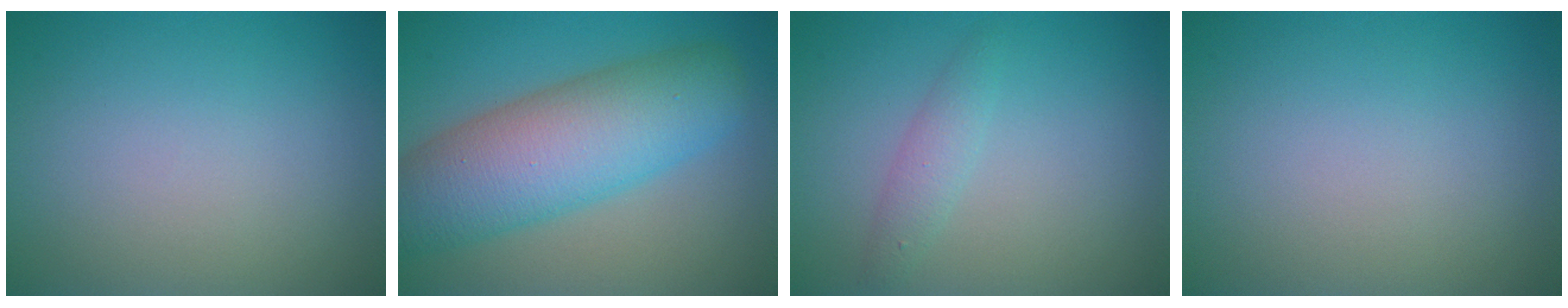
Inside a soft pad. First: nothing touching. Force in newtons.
{"total": 9.7, "press": 9.7, "slide": 0.2}
{"total": 1.6, "press": 1.6, "slide": 0.1}
{"total": 0.0}